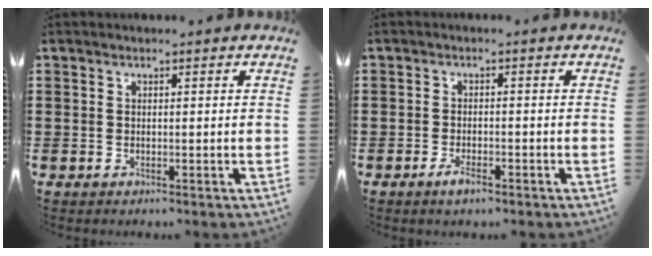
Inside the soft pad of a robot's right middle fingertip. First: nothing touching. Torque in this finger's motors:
{"motor_torque": [1.32, -0.45, 0.44, 0.15]}